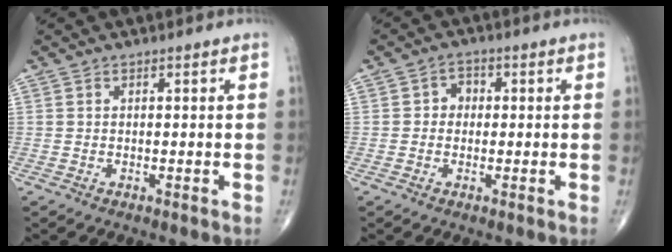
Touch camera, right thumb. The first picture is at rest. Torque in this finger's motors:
{"motor_torque": [-0.11, -0.11, 0.14, 0.39, 0.07]}